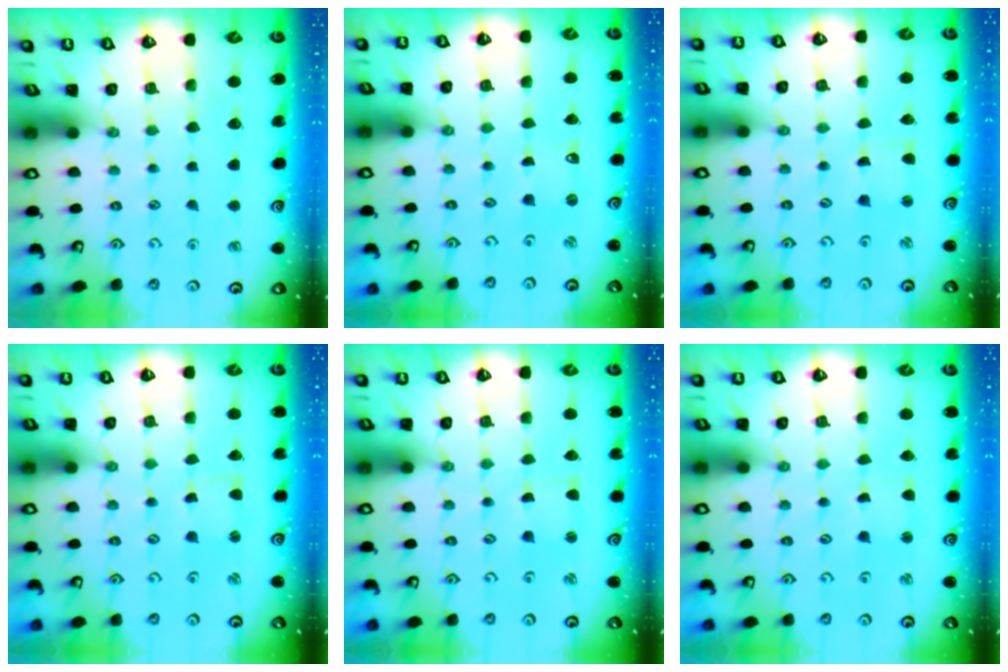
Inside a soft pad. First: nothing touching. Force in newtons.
{"total": 0.0}
{"total": 0.8, "press": 0.8, "slide": 0.1}
{"total": 1.0, "press": 1.0, "slide": 0.3}
{"total": 1.3, "press": 1.3, "slide": 0.1}
{"total": 1.6, "press": 1.6, "slide": 0.3}